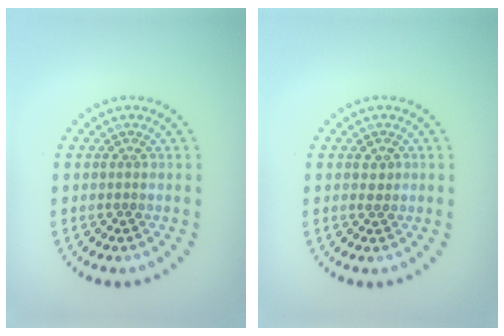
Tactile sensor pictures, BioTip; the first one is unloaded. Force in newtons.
{"total": 1.1, "press": 1.0, "slide": 0.2}